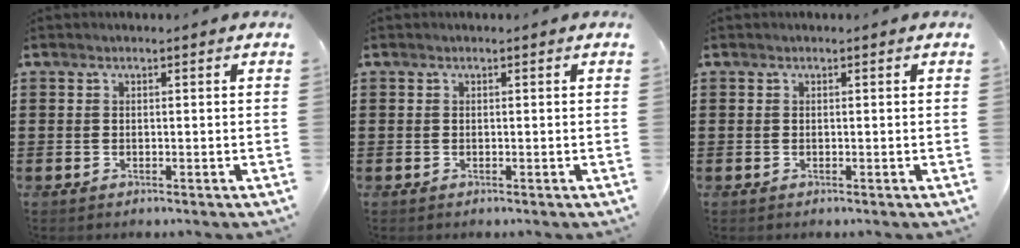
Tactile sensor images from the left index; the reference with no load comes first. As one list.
[{"total": 0.0}, {"total": 0.0}]